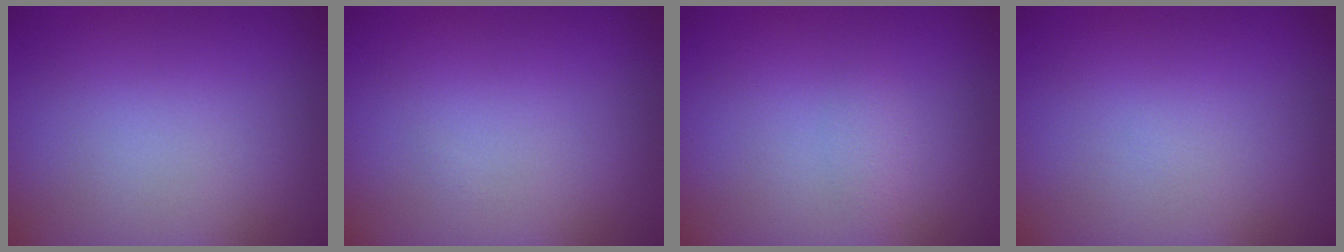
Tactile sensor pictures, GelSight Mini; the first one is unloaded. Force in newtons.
{"total": 0.0}
{"total": 0.9, "press": 0.9, "slide": 0.0}
{"total": 0.0}